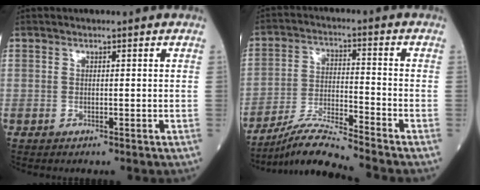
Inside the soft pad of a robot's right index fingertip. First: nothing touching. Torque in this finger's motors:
{"motor_torque": [-0.26, -0.44, 0.16, 0.04]}